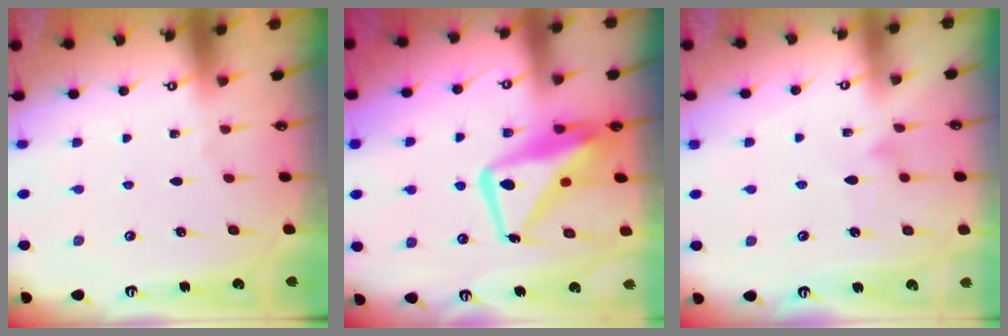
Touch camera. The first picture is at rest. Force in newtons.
{"total": 14.8, "press": 14.7, "slide": 1.5}
{"total": 5.7, "press": 5.7, "slide": 0.3}